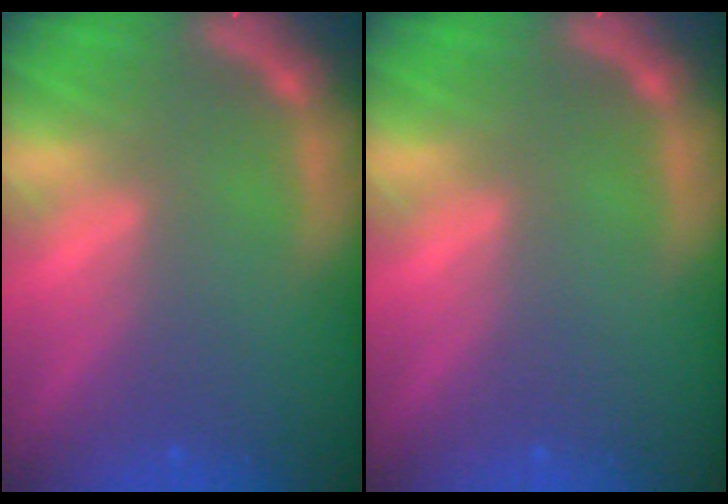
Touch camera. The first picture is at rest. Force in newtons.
{"total": 0.0}